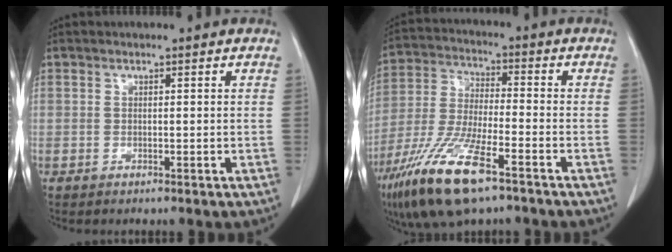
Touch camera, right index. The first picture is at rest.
{"total": 14.6, "force": [-8.9, 3.0, 11.2], "torque": [-0.236, -0.031, -0.164]}